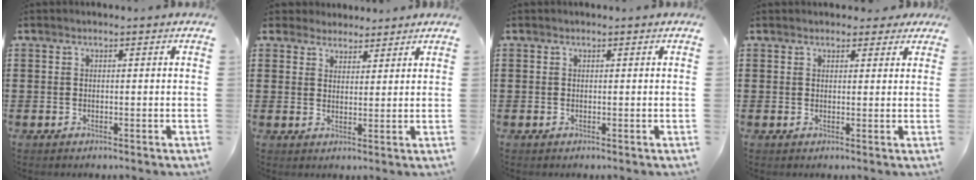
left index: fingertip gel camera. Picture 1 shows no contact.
{"total": 3.5, "force": [3.1, 1.6, 0.0], "torque": [-0.015, 0.000, 0.058]}
{"total": 0.0}
{"total": 2.1, "force": [1.7, 1.3, 0.3], "torque": [0.003, 0.001, 0.028]}